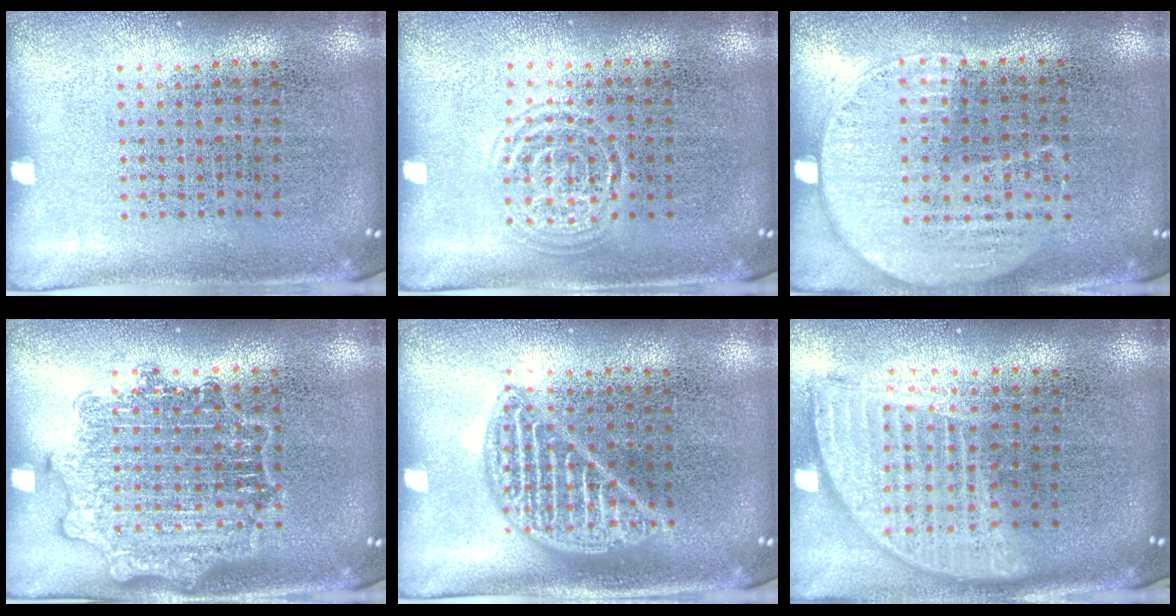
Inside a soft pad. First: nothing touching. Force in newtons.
{"total": 1.5, "press": 1.5, "slide": 0.1}
{"total": 1.2, "press": 1.0, "slide": 0.6}
{"total": 1.7, "press": 1.7, "slide": 0.4}
{"total": 2.2, "press": 2.1, "slide": 0.3}
{"total": 1.9, "press": 1.5, "slide": 1.1}